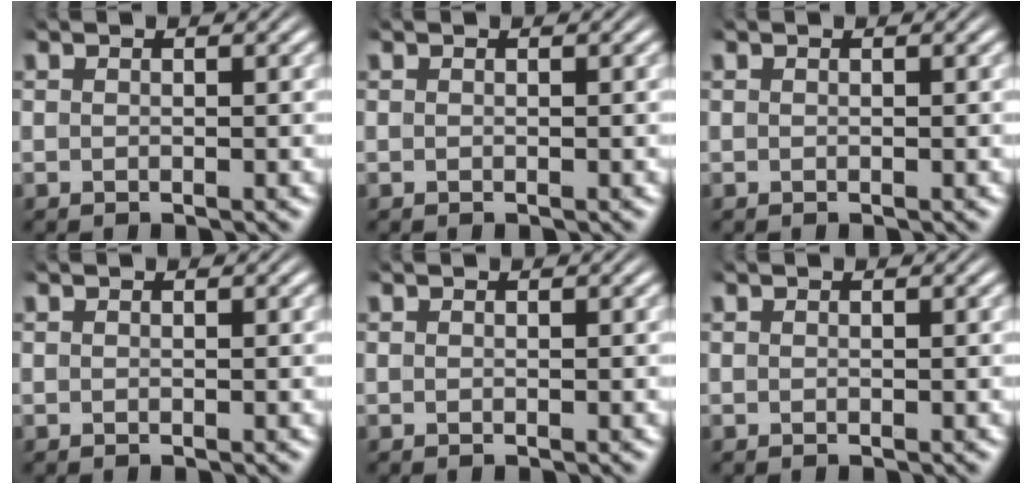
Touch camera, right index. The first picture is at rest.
{"total": 0.0}
{"total": 0.0}
{"total": 0.0}
{"total": 0.0}
{"total": 0.0}